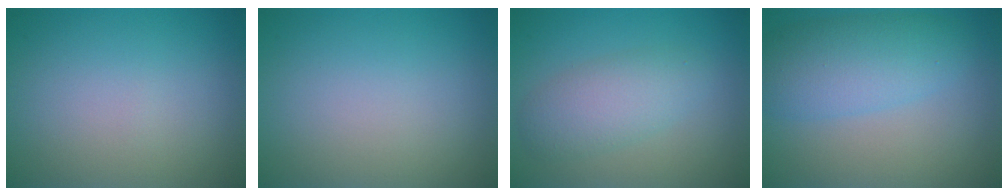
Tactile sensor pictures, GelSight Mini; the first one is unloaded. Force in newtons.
{"total": 0.0}
{"total": 3.6, "press": 3.6, "slide": 0.2}
{"total": 6.9, "press": 6.9, "slide": 0.2}